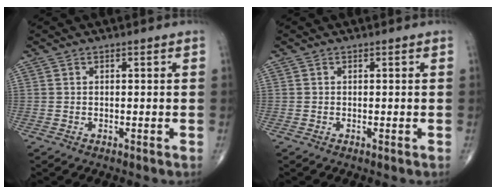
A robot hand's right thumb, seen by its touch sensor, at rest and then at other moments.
{"total": 0.0}